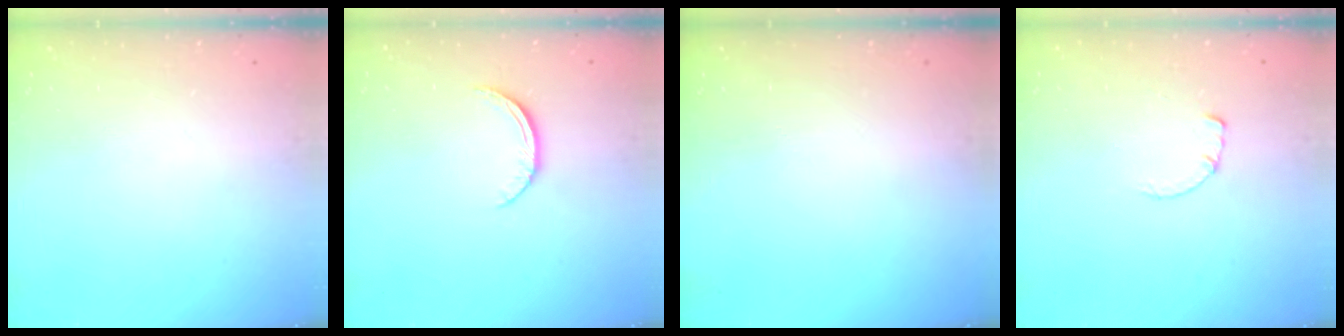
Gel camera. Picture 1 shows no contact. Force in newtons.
{"total": 6.2, "press": 6.1, "slide": 0.7}
{"total": 0.0}
{"total": 0.7, "press": 0.7, "slide": 0.2}